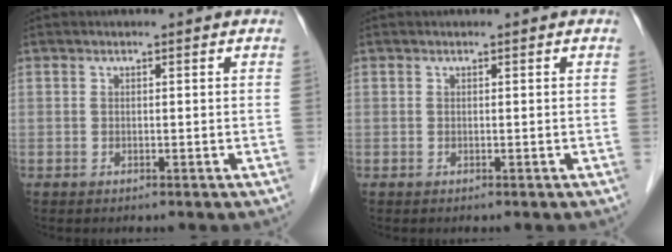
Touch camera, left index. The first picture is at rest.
{"total": 0.0}